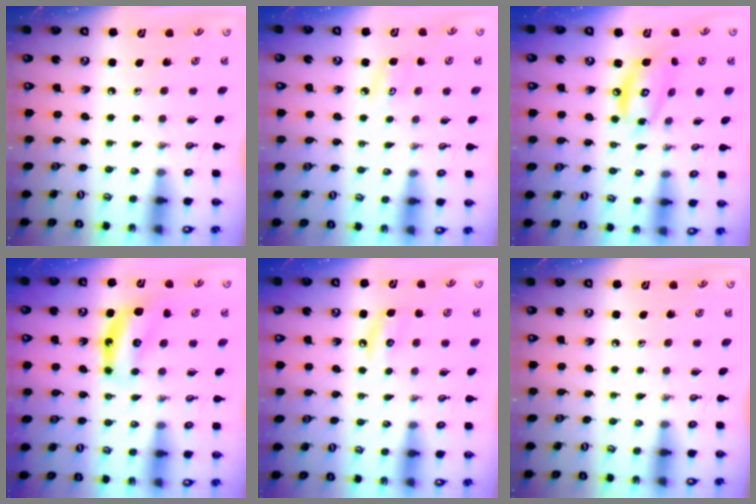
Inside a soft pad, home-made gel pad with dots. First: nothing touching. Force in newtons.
{"total": 3.9, "press": 3.8, "slide": 0.6}
{"total": 11.5, "press": 11.5, "slide": 0.8}
{"total": 7.5, "press": 7.5, "slide": 0.3}
{"total": 4.3, "press": 4.3, "slide": 0.3}
{"total": 0.0}